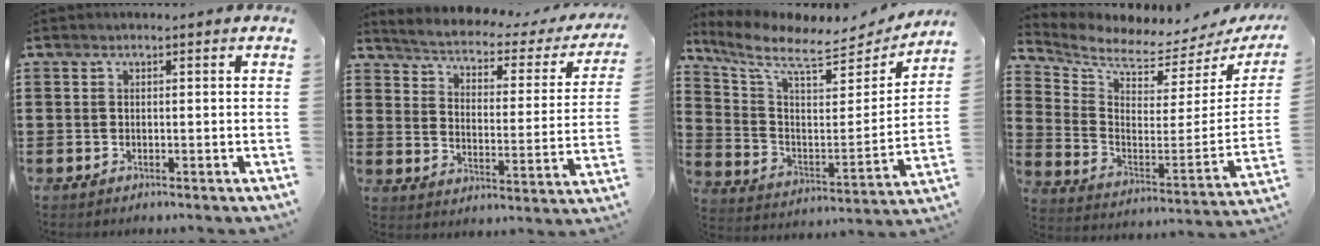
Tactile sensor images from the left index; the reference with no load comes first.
{"total": 2.3, "force": [2.1, 0.4, 0.8], "torque": [-0.032, -0.024, 0.024]}
{"total": 9.1, "force": [7.5, 2.1, 4.8], "torque": [-0.129, -0.047, 0.124]}
{"total": 4.6, "force": [4.5, 0.5, 1.1], "torque": [-0.052, -0.059, 0.073]}